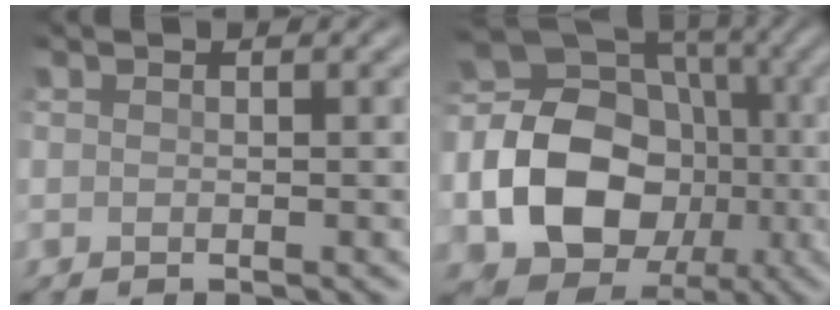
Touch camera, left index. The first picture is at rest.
{"total": 17.4, "force": [-2.1, 14.3, 9.6], "torque": [-0.204, -0.002, -0.041]}